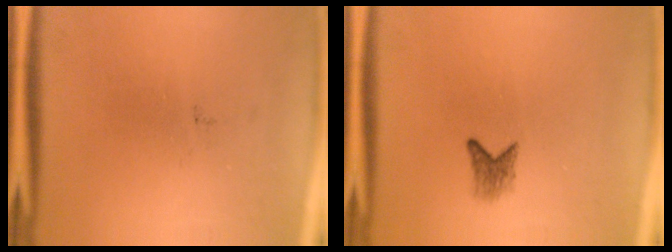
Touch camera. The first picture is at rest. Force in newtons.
{"total": 1.8}